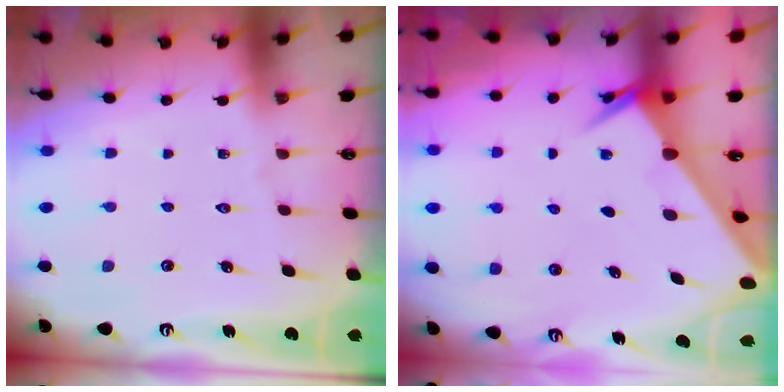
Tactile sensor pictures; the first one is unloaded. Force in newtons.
{"total": 2.6, "press": 2.6, "slide": 0.2}